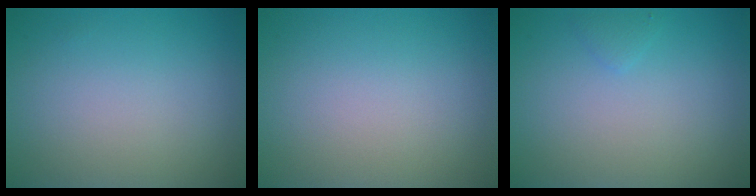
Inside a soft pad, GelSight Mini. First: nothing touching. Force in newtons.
{"total": 0.0}
{"total": 0.7, "press": 0.7, "slide": 0.0}